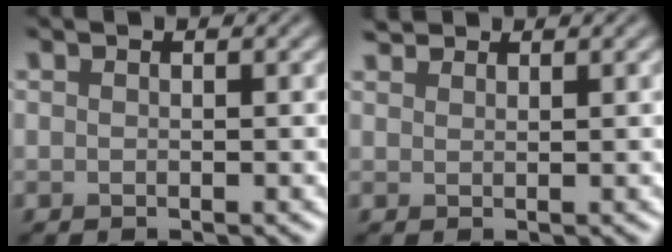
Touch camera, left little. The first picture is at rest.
{"total": 1.4, "force": [1.4, 0.3, 0.2], "torque": [-0.006, 0.005, 0.027]}